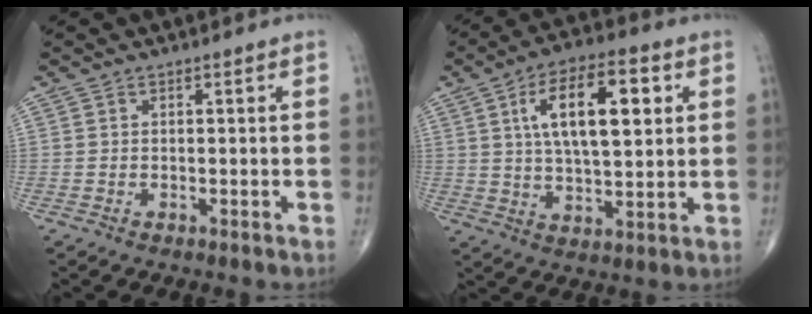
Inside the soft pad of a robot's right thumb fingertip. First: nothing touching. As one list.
[{"total": 15.6, "force": [4.3, 6.6, 13.4], "torque": [-0.211, 0.000, 0.072]}]